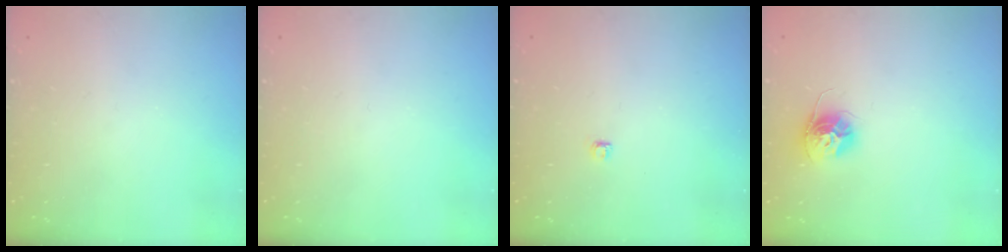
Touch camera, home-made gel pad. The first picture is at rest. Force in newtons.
{"total": 0.0}
{"total": 2.8, "press": 2.8, "slide": 0.4}
{"total": 11.3, "press": 11.2, "slide": 0.8}